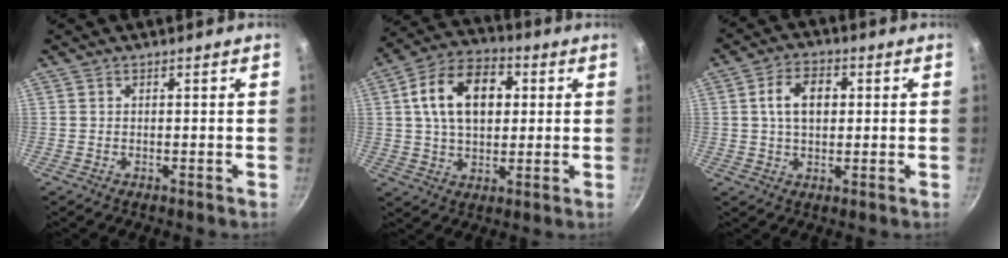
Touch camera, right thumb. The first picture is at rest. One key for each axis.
{"total": 15.3, "fx": 3.2, "fy": 10.1, "fz": 11.1, "tx": -0.160, "ty": 0.016, "tz": 0.041}
{"total": 7.8, "fx": 1.3, "fy": 5.1, "fz": 5.8, "tx": -0.080, "ty": 0.011, "tz": 0.017}